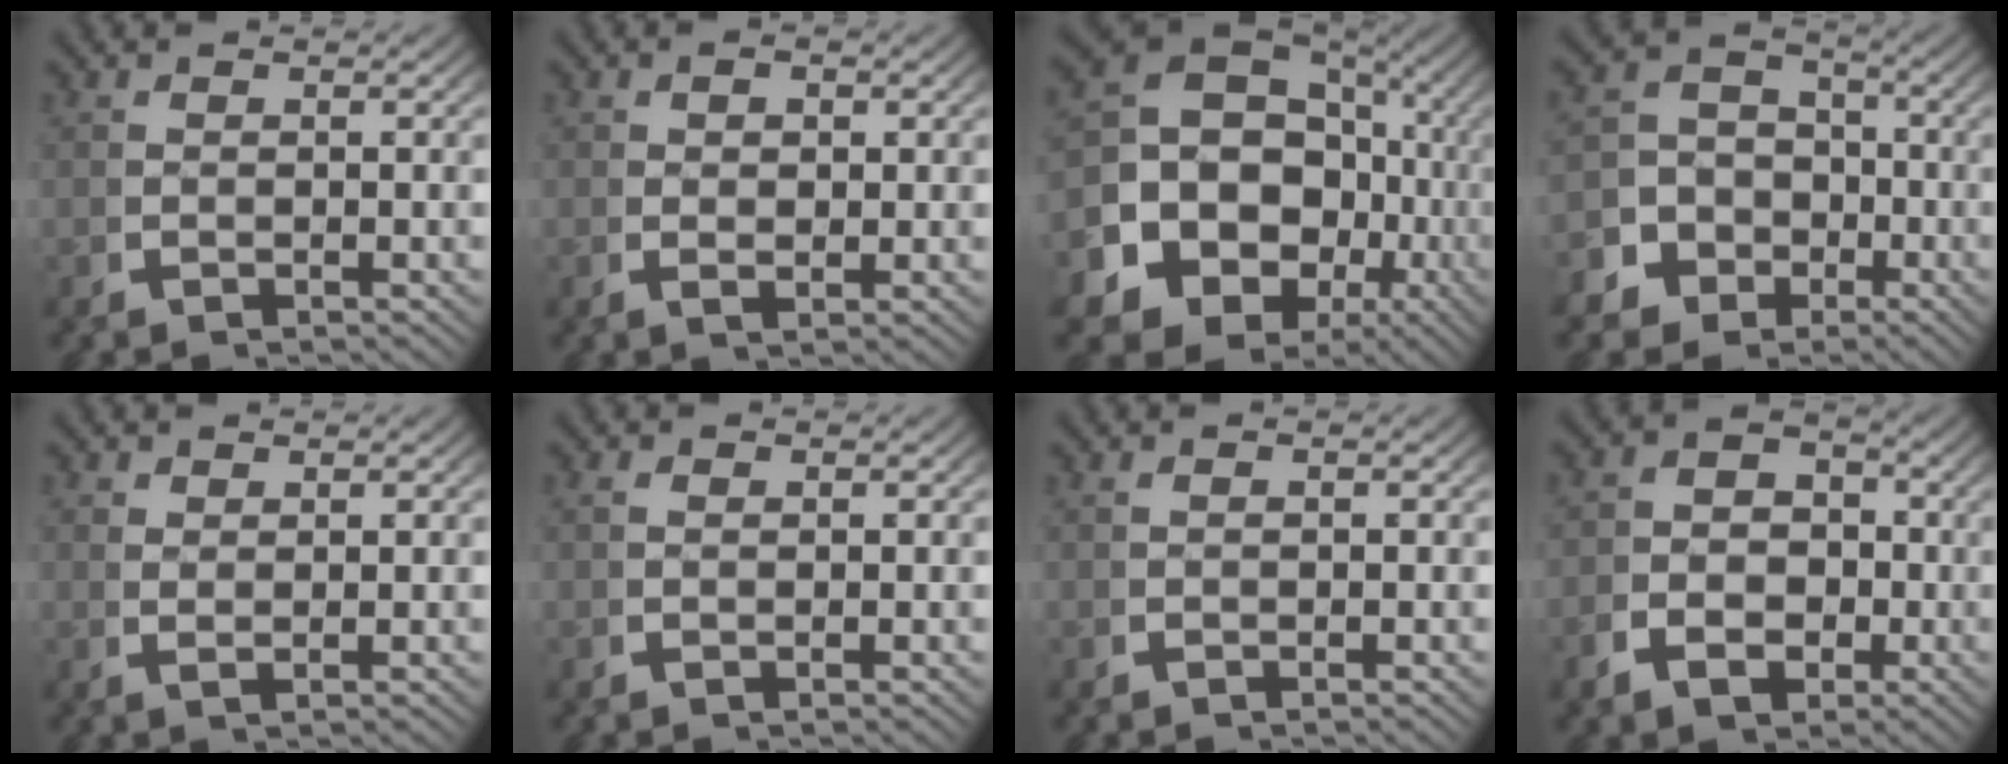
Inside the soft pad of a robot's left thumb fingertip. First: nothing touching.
{"total": 1.7, "force": [0.3, 0.9, 1.4], "torque": [-0.031, -0.010, 0.010]}
{"total": 16.4, "force": [-3.0, 13.0, 9.6], "torque": [-0.202, -0.063, -0.038]}
{"total": 9.3, "force": [-2.7, 8.3, 3.1], "torque": [-0.049, -0.024, -0.055]}
{"total": 1.2, "force": [1.1, -0.1, 0.5], "torque": [-0.013, -0.005, 0.028]}
{"total": 0.6, "force": [0.5, 0.1, 0.4], "torque": [-0.013, -0.003, 0.012]}
{"total": 0.0}
{"total": 5.6, "force": [-0.7, 4.5, 3.3], "torque": [-0.054, -0.014, -0.010]}